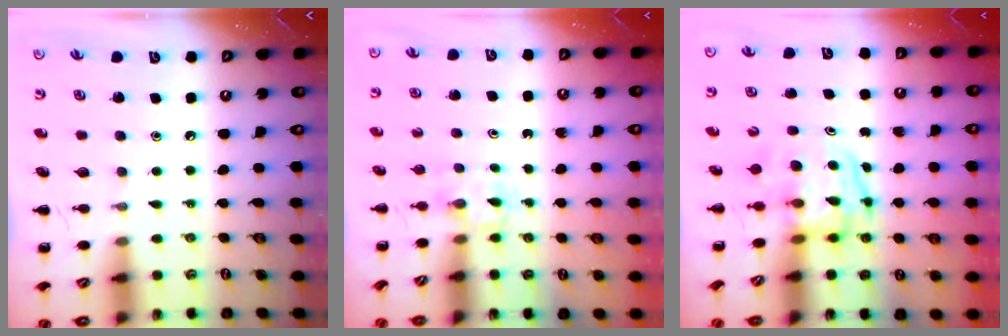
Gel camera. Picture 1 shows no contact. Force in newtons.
{"total": 2.3, "press": 2.1, "slide": 0.9}
{"total": 3.7, "press": 3.7, "slide": 0.6}